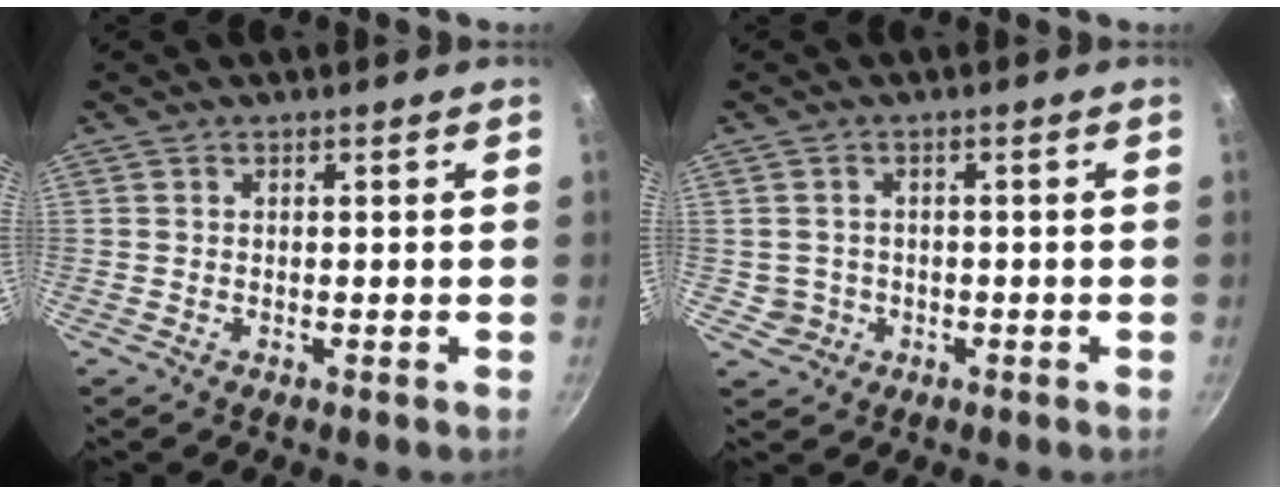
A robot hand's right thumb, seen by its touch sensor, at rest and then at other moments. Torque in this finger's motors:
{"motor_torque": [-0.93, 0.09, 0.16, -0.07, 0.02]}